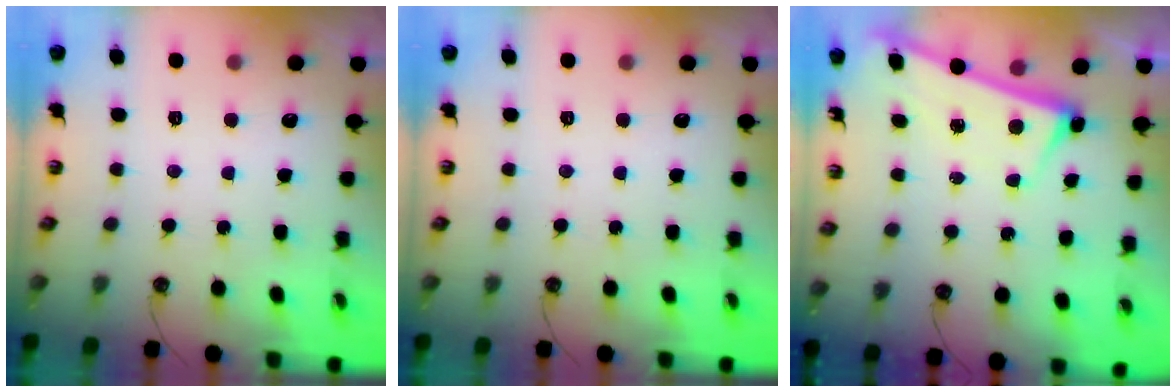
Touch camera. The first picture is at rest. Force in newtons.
{"total": 0.0}
{"total": 2.8, "press": 2.7, "slide": 0.4}